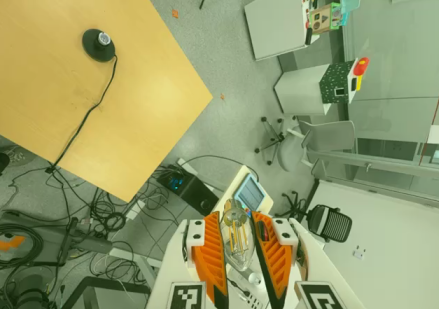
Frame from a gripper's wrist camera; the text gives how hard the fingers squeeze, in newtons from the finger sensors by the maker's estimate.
{"total": 8.6, "left": 7.7, "right": 9.4}